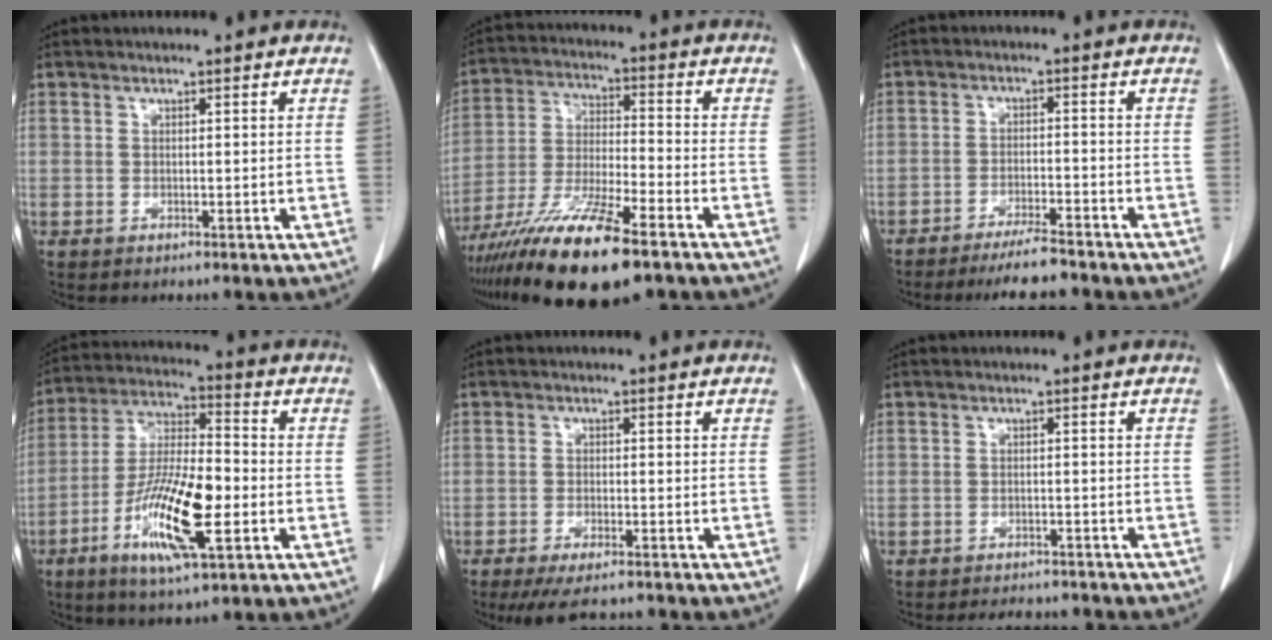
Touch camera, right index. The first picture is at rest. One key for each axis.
{"total": 16.1, "fx": -10.8, "fy": 2.2, "fz": 11.8, "tx": -0.231, "ty": -0.040, "tz": -0.197}
{"total": 6.7, "fx": -6.1, "fy": 0.6, "fz": 2.7, "tx": -0.039, "ty": -0.014, "tz": -0.102}
{"total": 15.0, "fx": -4.8, "fy": 3.1, "fz": 13.9, "tx": -0.270, "ty": -0.009, "tz": -0.088}
{"total": 7.5, "fx": -6.7, "fy": 1.1, "fz": 3.3, "tx": -0.044, "ty": -0.019, "tz": -0.103}
{"total": 6.7, "fx": -6.2, "fy": 2.2, "fz": 1.2, "tx": -0.012, "ty": -0.002, "tz": -0.074}